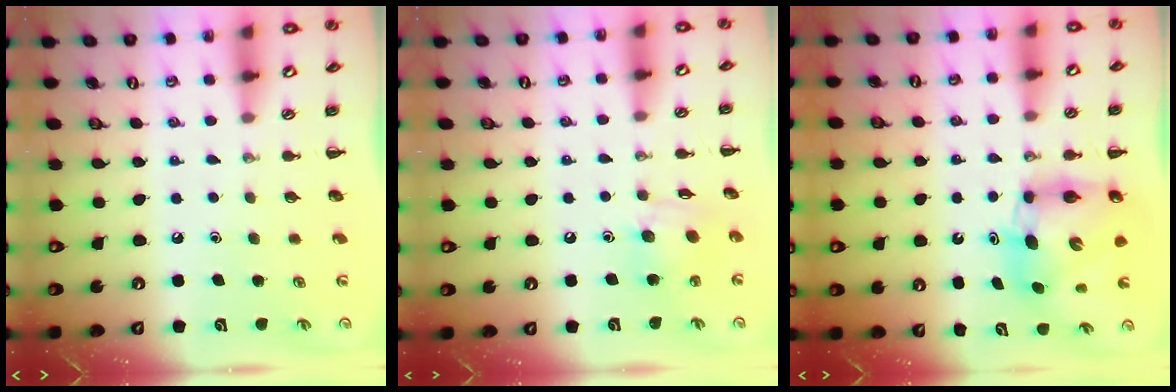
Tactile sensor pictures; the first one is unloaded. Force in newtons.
{"total": 8.4, "press": 8.3, "slide": 0.7}
{"total": 7.6, "press": 7.3, "slide": 2.1}